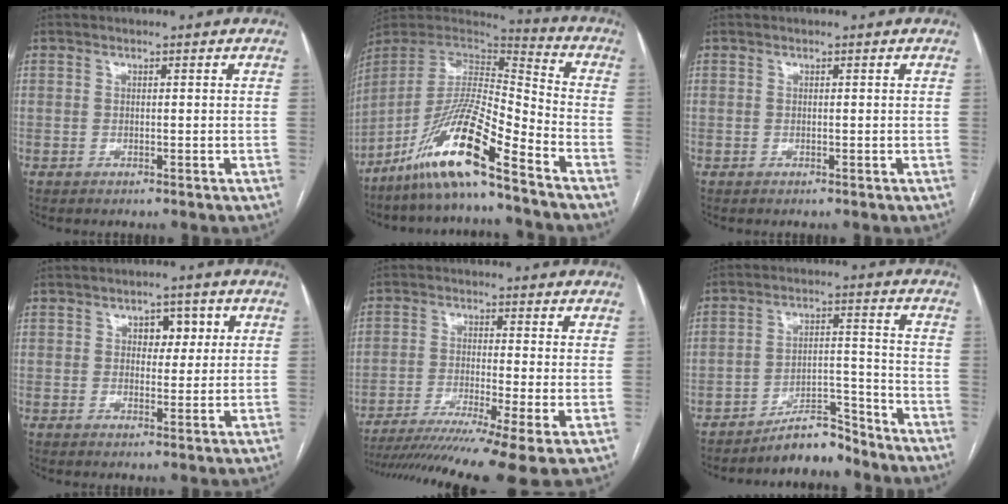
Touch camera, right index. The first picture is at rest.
{"total": 15.7, "force": [-10.7, 0.8, 11.5], "torque": [-0.221, -0.008, -0.199]}
{"total": 0.0}
{"total": 4.1, "force": [1.3, 2.5, 2.9], "torque": [-0.032, 0.011, 0.020]}
{"total": 15.3, "force": [-11.3, -1.0, 10.2], "torque": [-0.149, -0.033, -0.181]}
{"total": 6.6, "force": [-6.2, 1.5, 1.7], "torque": [-0.020, 0.025, -0.106]}